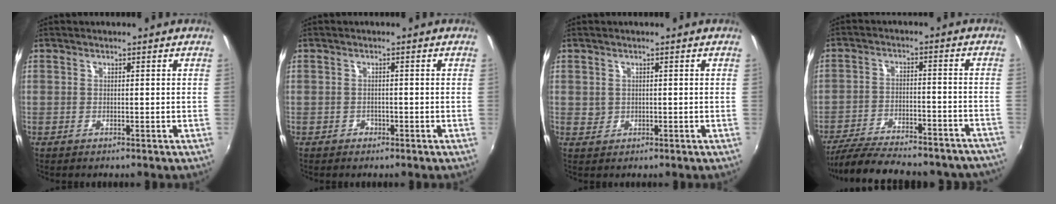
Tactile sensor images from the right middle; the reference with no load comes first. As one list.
[{"total": 1.3, "force": [-0.8, 1.0, 0.2], "torque": [-0.005, 0.000, -0.011]}, {"total": 1.3, "force": [0.3, 1.2, 0.2], "torque": [0.001, 0.002, 0.005]}, {"total": 25.0, "force": [-21.8, 7.0, 10.2], "torque": [-0.198, -0.014, -0.284]}]